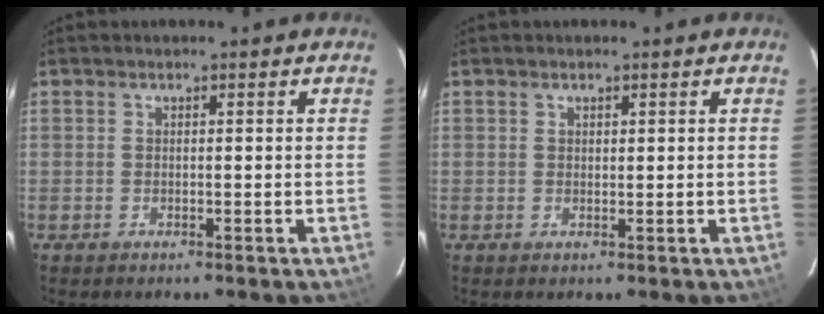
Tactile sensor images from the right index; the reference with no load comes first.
{"total": 0.6, "force": [0.4, 0.4, 0.2], "torque": [-0.004, 0.002, 0.008]}